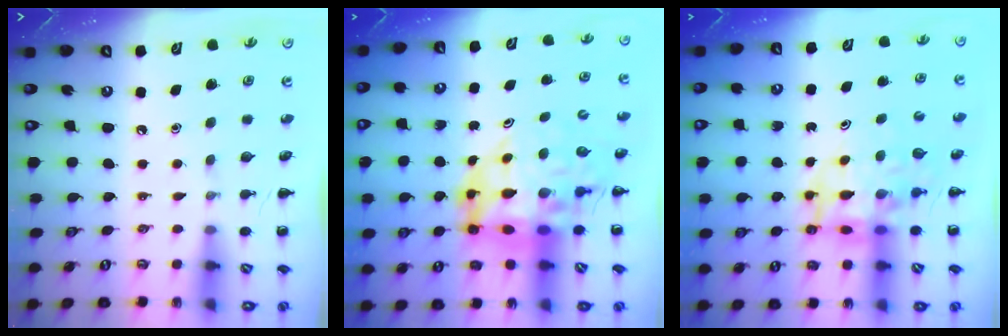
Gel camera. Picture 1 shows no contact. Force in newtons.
{"total": 16.6, "press": 15.8, "slide": 5.1}
{"total": 9.8, "press": 9.3, "slide": 3.1}